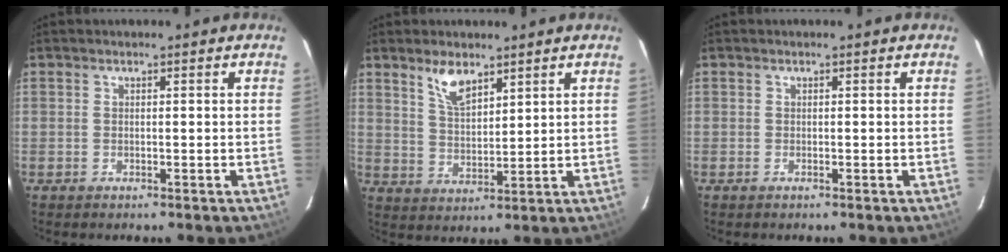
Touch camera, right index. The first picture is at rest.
{"total": 6.2, "force": [4.3, 2.5, 3.7], "torque": [-0.067, 0.002, 0.086]}
{"total": 0.0}